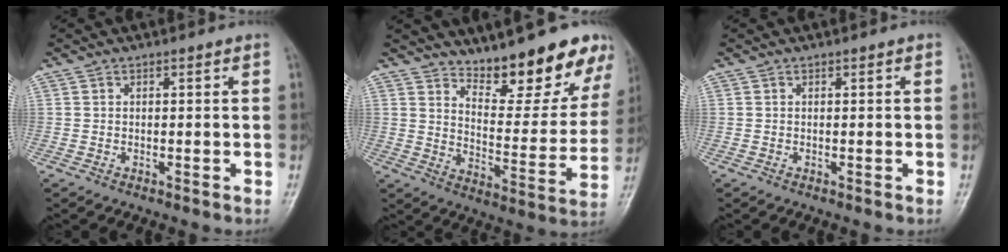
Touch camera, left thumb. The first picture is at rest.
{"total": 15.8, "force": [12.5, 4.7, 8.5], "torque": [-0.071, -0.097, 0.182]}
{"total": 0.0}